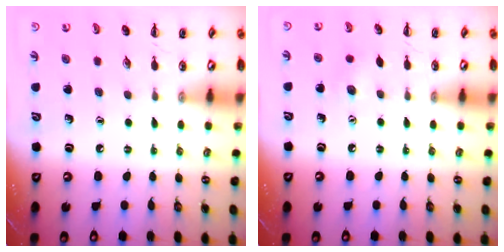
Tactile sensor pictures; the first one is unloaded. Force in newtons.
{"total": 3.0, "press": 2.9, "slide": 0.6}